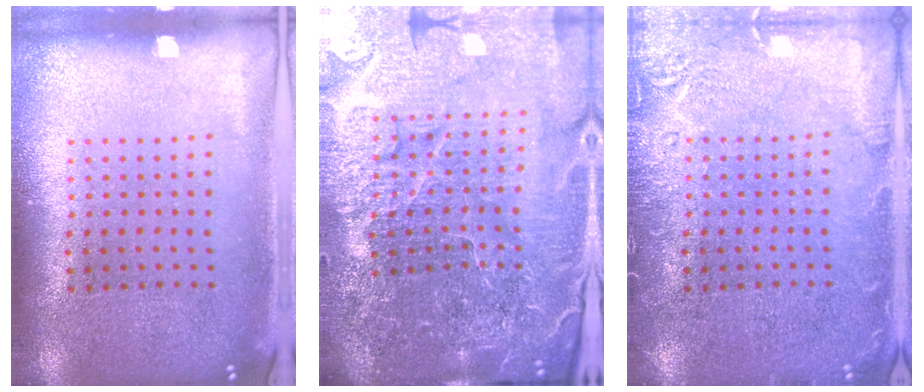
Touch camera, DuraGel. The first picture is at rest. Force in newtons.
{"total": 6.7, "press": 5.8, "slide": 3.2}
{"total": 2.7, "press": 2.7, "slide": 0.5}